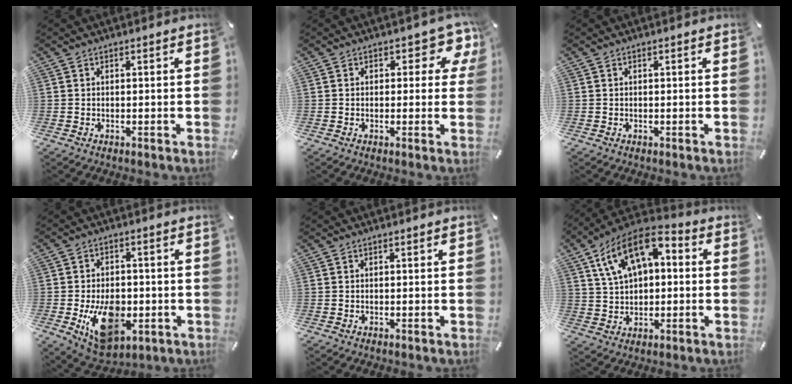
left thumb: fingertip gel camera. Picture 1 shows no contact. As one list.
[{"total": 5.7, "force": [2.3, 3.5, 4.0], "torque": [-0.036, -0.006, 0.032]}, {"total": 0.0}, {"total": 13.6, "force": [-2.8, 9.1, 9.7], "torque": [-0.154, -0.004, -0.044]}, {"total": 0.0}, {"total": 12.9, "force": [5.3, 8.4, 8.2], "torque": [-0.161, -0.009, 0.097]}]